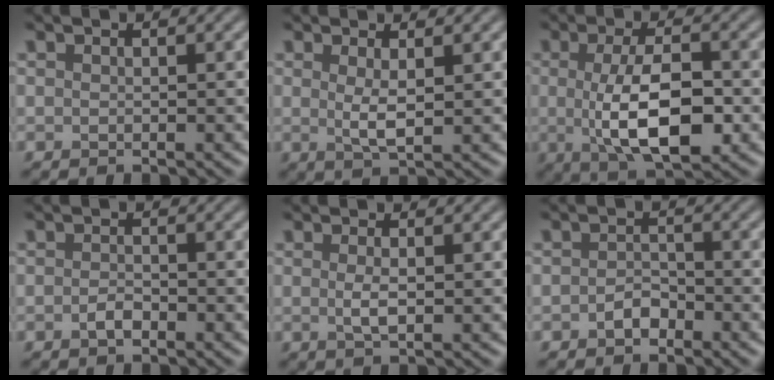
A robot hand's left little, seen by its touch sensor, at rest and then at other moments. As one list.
[{"total": 2.1, "force": [0.6, 0.5, 2.0], "torque": [-0.040, -0.007, 0.013]}, {"total": 7.4, "force": [-0.7, 2.9, 6.8], "torque": [-0.123, -0.007, -0.011]}, {"total": 1.2, "force": [-0.7, 0.5, 0.9], "torque": [-0.018, 0.001, -0.014]}, {"total": 1.5, "force": [0.2, 0.3, 1.4], "torque": [-0.029, 0.000, 0.003]}, {"total": 1.7, "force": [-1.0, 1.0, 0.9], "torque": [-0.015, 0.004, -0.020]}]